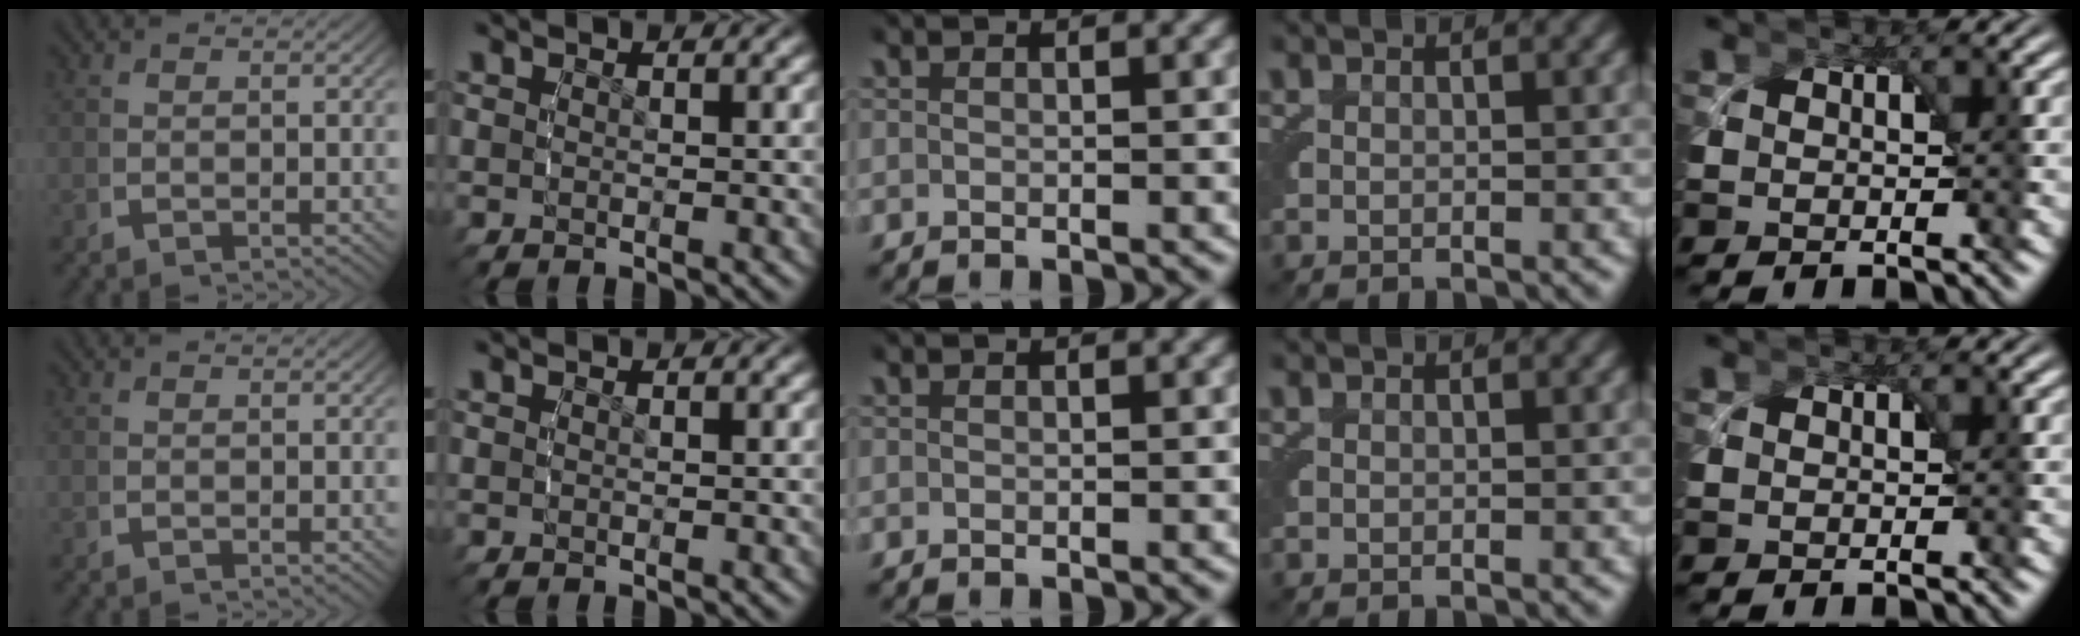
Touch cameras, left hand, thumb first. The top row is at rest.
{}